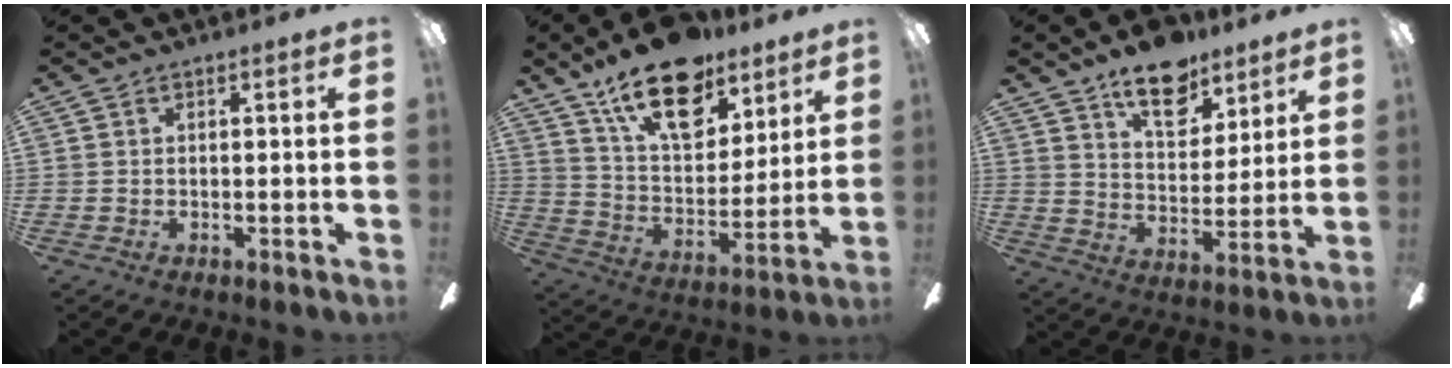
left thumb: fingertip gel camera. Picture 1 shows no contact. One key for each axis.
{"total": 20.7, "fx": 13.6, "fy": 10.4, "fz": 11.7, "tx": -0.189, "ty": -0.071, "tz": 0.237}
{"total": 14.5, "fx": 10.3, "fy": 7.2, "fz": 7.3, "tx": -0.098, "ty": -0.057, "tz": 0.182}